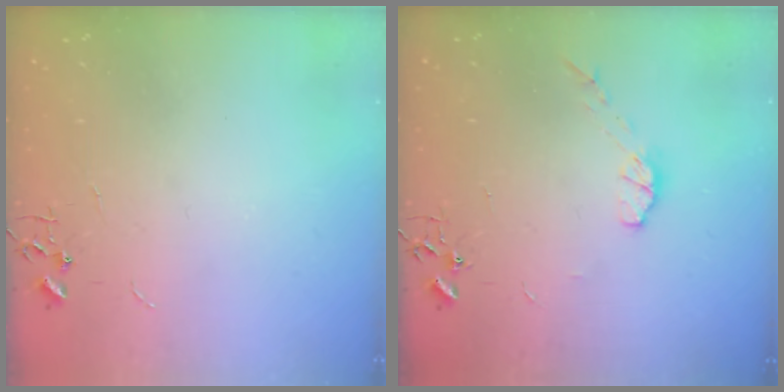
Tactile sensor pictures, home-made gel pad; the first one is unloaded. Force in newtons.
{"total": 5.1, "press": 5.1, "slide": 0.8}